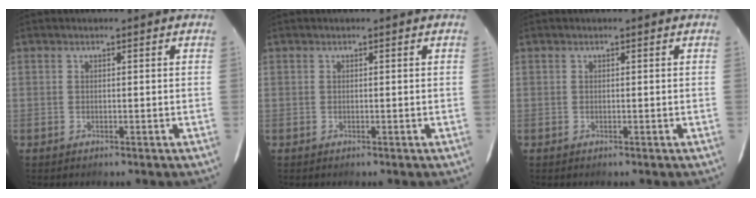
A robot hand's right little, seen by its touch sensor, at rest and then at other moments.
{"total": 0.0}
{"total": 0.0}